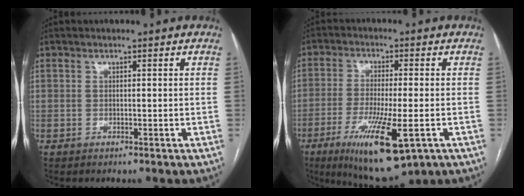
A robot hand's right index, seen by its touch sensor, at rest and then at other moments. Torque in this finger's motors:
{"motor_torque": [1.19, -0.31, 0.75, 0.18]}